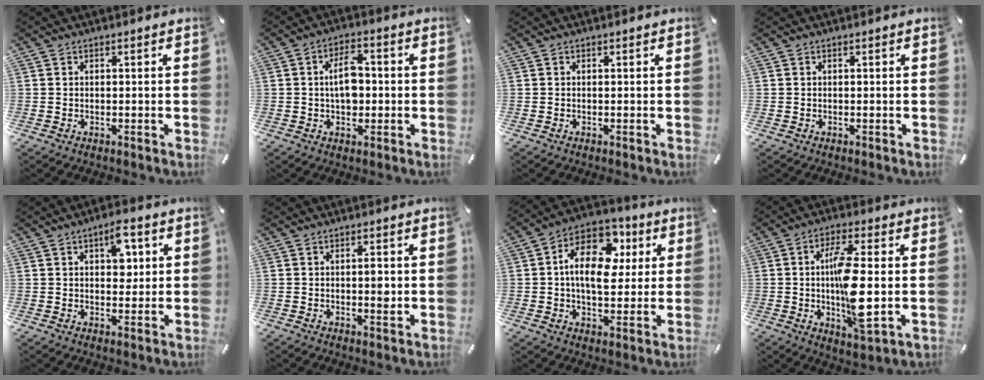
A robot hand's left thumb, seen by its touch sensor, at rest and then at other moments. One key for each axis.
{"total": 7.7, "fx": -0.1, "fy": 4.6, "fz": 6.2, "tx": -0.111, "ty": 0.005, "tz": -0.006}
{"total": 0.0}
{"total": 0.0}
{"total": 7.1, "fx": 2.3, "fy": 4.1, "fz": 5.4, "tx": -0.061, "ty": -0.007, "tz": 0.031}
{"total": 3.6, "fx": 0.1, "fy": 1.5, "fz": 3.2, "tx": -0.046, "ty": -0.004, "tz": -0.002}
{"total": 15.8, "fx": 3.5, "fy": 10.5, "fz": 11.3, "tx": -0.195, "ty": -0.014, "tz": 0.060}
{"total": 13.3, "fx": -0.2, "fy": 3.9, "fz": 12.7, "tx": -0.242, "ty": -0.021, "tz": -0.010}